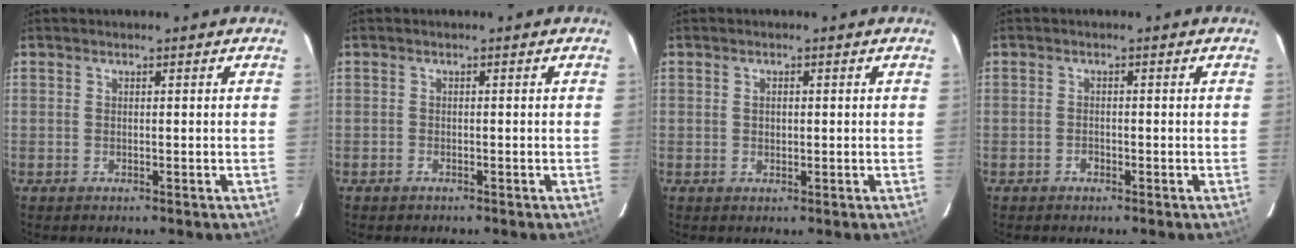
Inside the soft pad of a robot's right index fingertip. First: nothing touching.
{"total": 0.9, "force": [-0.7, 0.6, 0.0], "torque": [-0.002, 0.004, -0.010]}
{"total": 1.3, "force": [0.2, 0.9, 0.9], "torque": [-0.015, 0.004, 0.004]}
{"total": 1.2, "force": [-0.8, 0.8, 0.4], "torque": [-0.007, 0.003, -0.013]}